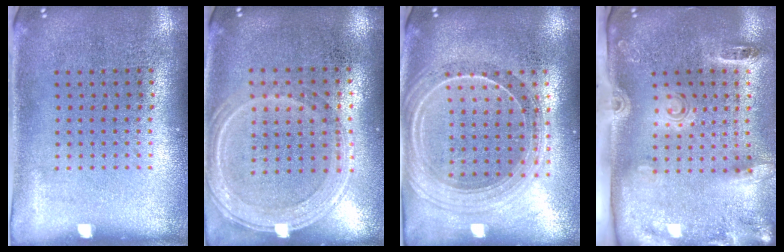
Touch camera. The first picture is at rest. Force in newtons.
{"total": 1.2, "press": 1.1, "slide": 0.5}
{"total": 2.3, "press": 2.0, "slide": 1.2}
{"total": 2.9, "press": 2.0, "slide": 2.1}